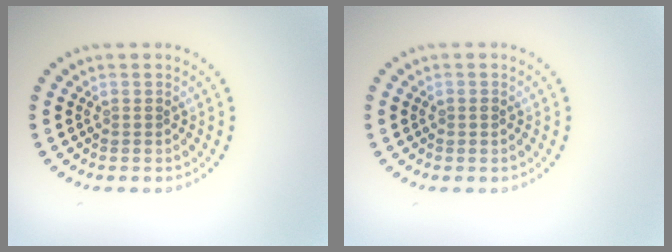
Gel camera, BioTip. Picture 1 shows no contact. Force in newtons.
{"total": 0.8, "press": 0.8, "slide": 0.0}